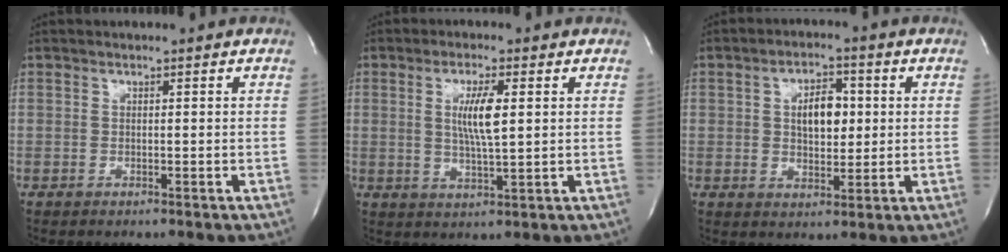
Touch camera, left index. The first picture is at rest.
{"total": 5.9, "force": [1.0, 0.7, 5.7], "torque": [-0.110, -0.007, 0.020]}
{"total": 6.3, "force": [0.9, 3.3, 5.3], "torque": [-0.089, 0.005, 0.015]}